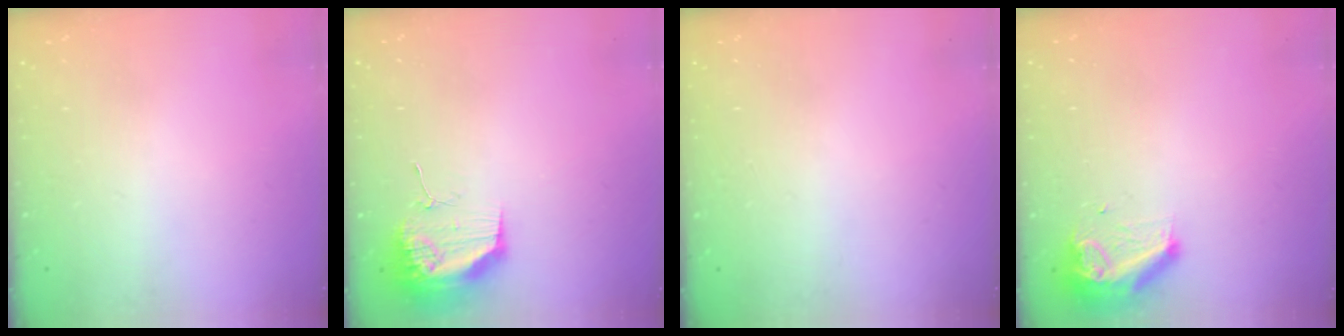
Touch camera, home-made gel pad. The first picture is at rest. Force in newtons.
{"total": 17.9, "press": 13.8, "slide": 11.4}
{"total": 0.0}
{"total": 9.6, "press": 9.5, "slide": 0.6}